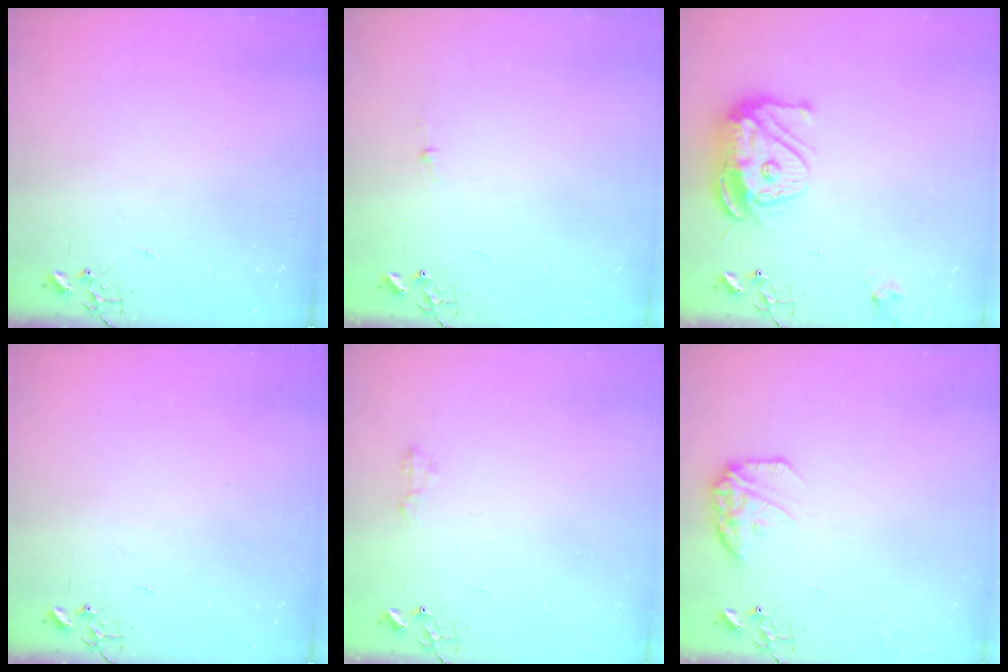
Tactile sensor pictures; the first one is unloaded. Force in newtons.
{"total": 2.7, "press": 2.7, "slide": 0.3}
{"total": 13.5, "press": 13.4, "slide": 1.2}
{"total": 0.0}
{"total": 5.2, "press": 5.2, "slide": 0.7}
{"total": 12.1, "press": 12.0, "slide": 0.6}